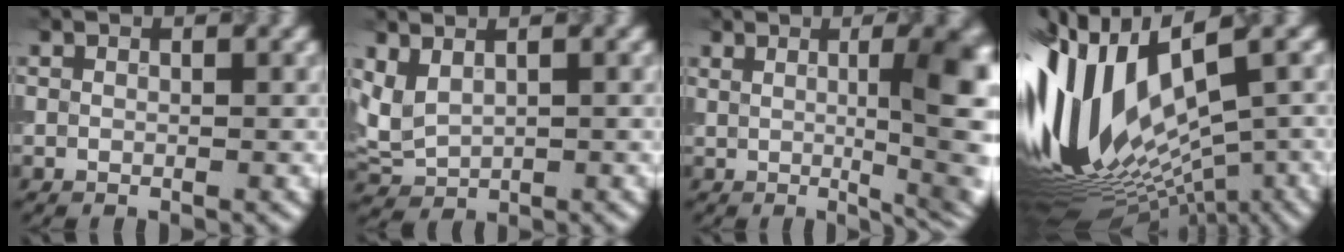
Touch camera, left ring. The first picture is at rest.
{"total": 2.6, "force": [1.1, 1.5, 1.8], "torque": [-0.051, 0.004, 0.030]}
{"total": 9.4, "force": [1.0, 3.1, 8.9], "torque": [-0.078, 0.011, 0.010]}
{"total": 16.4, "force": [1.1, 7.1, 14.8], "torque": [-0.304, -0.010, 0.049]}